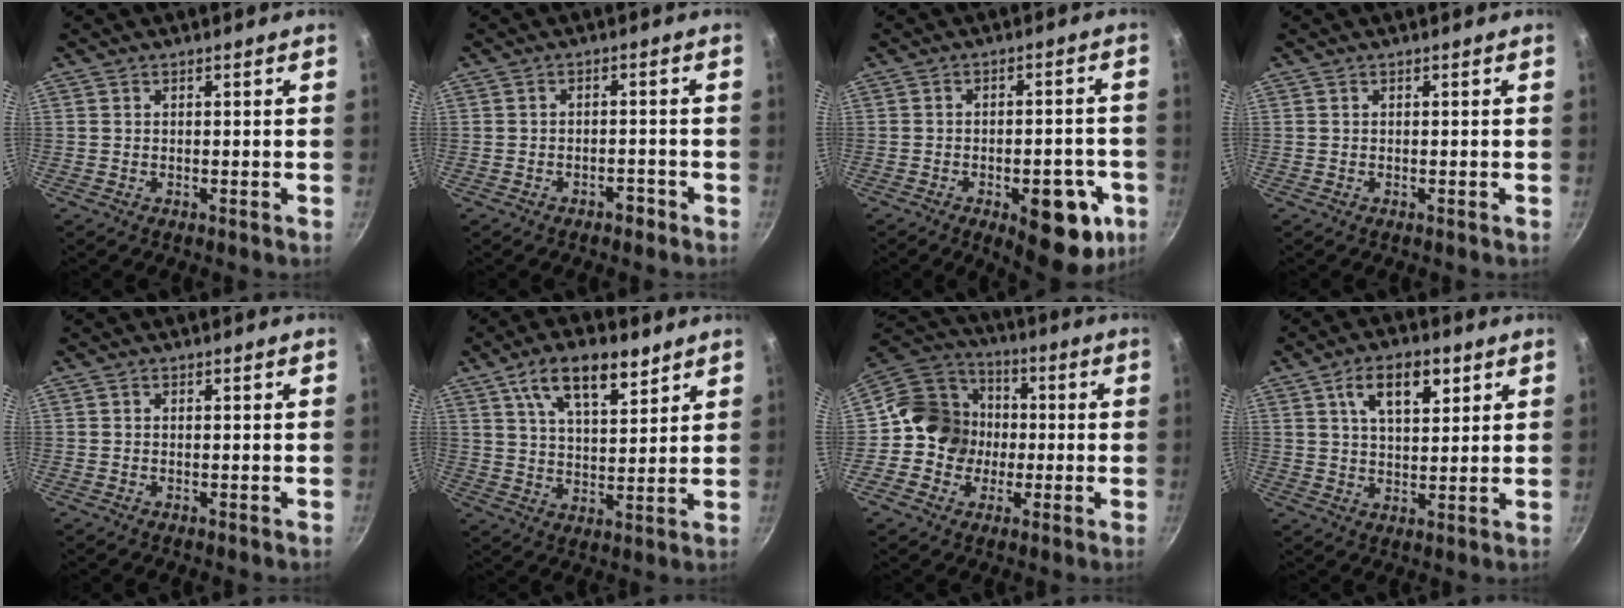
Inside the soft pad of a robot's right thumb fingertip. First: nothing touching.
{"total": 2.5, "force": [-1.6, 1.3, 1.5], "torque": [-0.013, 0.018, -0.017]}
{"total": 14.9, "force": [-5.7, 6.7, 12.0], "torque": [-0.102, 0.016, -0.065]}
{"total": 0.0}
{"total": 0.0}
{"total": 12.3, "force": [7.3, 5.3, 8.4], "torque": [-0.119, -0.027, 0.125]}
{"total": 13.1, "force": [-1.3, 12.0, 5.0], "torque": [-0.046, 0.030, -0.042]}
{"total": 10.7, "force": [5.1, 5.2, 7.8], "torque": [-0.108, -0.017, 0.083]}